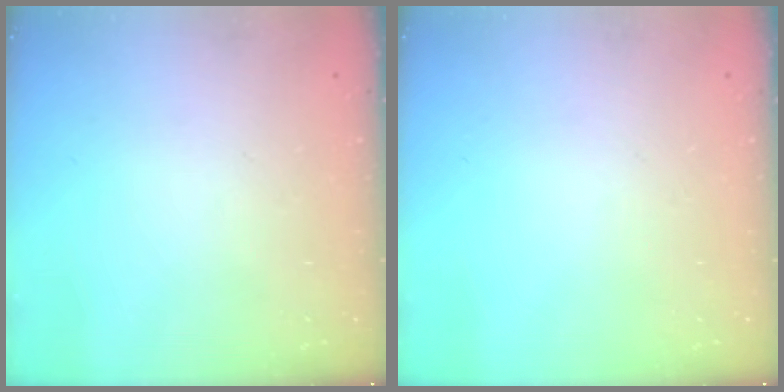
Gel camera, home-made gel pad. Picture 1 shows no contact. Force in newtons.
{"total": 0.0}